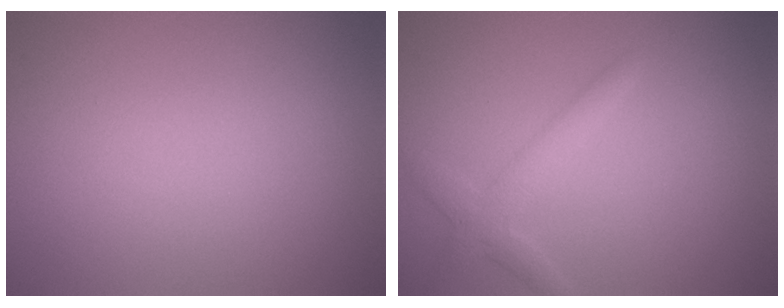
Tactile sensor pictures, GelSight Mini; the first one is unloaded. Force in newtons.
{"total": 2.3, "press": 2.3, "slide": 0.1}